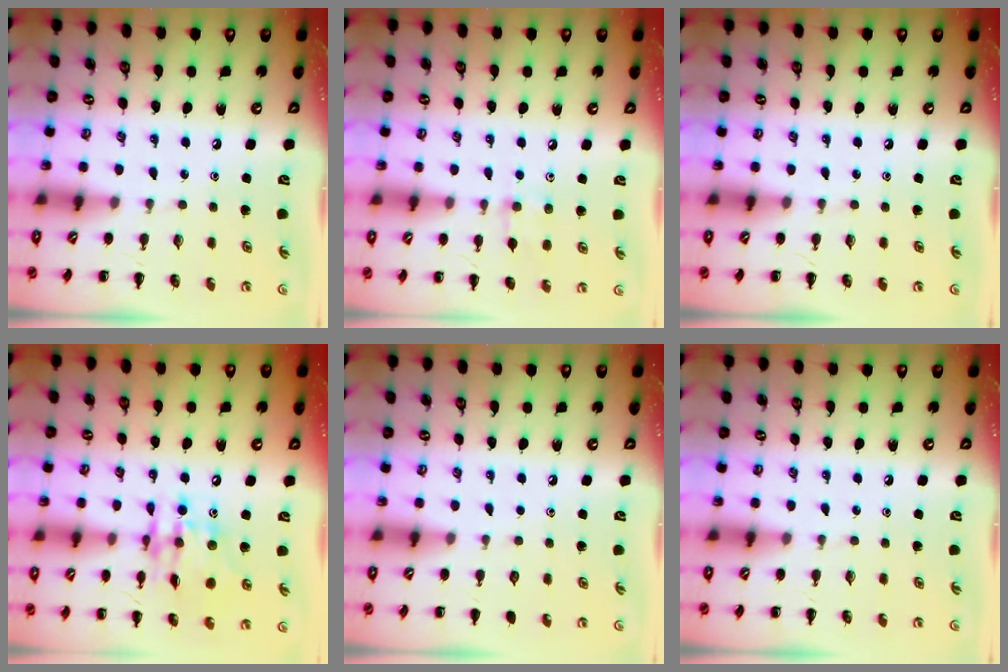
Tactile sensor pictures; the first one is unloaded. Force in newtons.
{"total": 4.1, "press": 3.9, "slide": 1.2}
{"total": 0.0}
{"total": 14.9, "press": 14.7, "slide": 2.6}
{"total": 0.0}
{"total": 0.0}